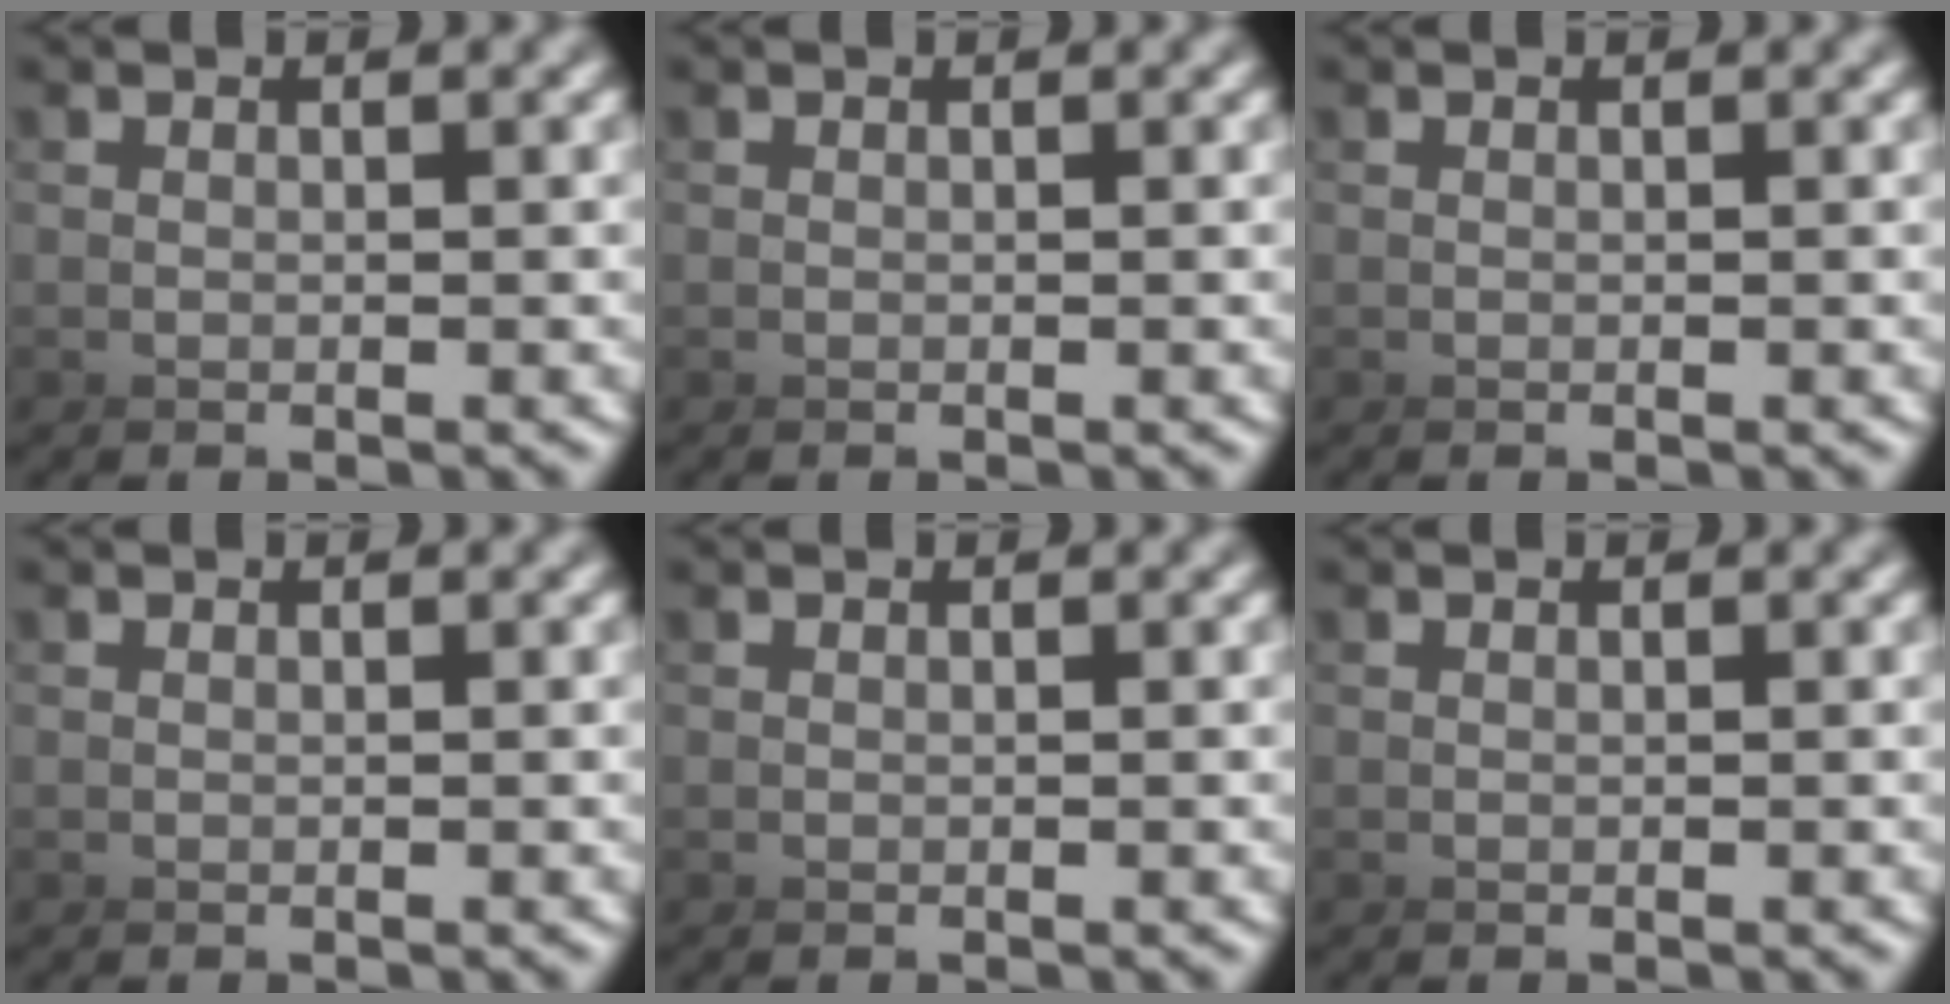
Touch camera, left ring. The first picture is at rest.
{"total": 0.0}
{"total": 0.0}
{"total": 0.0}
{"total": 0.0}
{"total": 0.0}